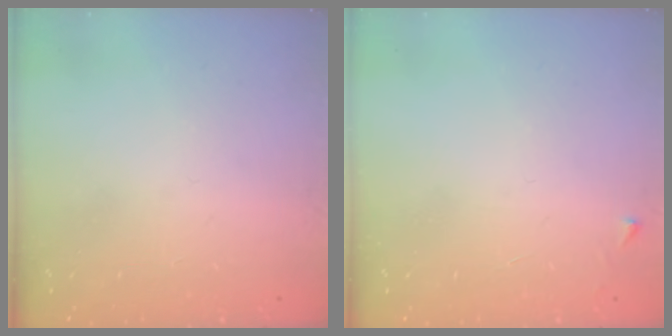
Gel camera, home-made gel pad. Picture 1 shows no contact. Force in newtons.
{"total": 2.6, "press": 2.6, "slide": 0.3}